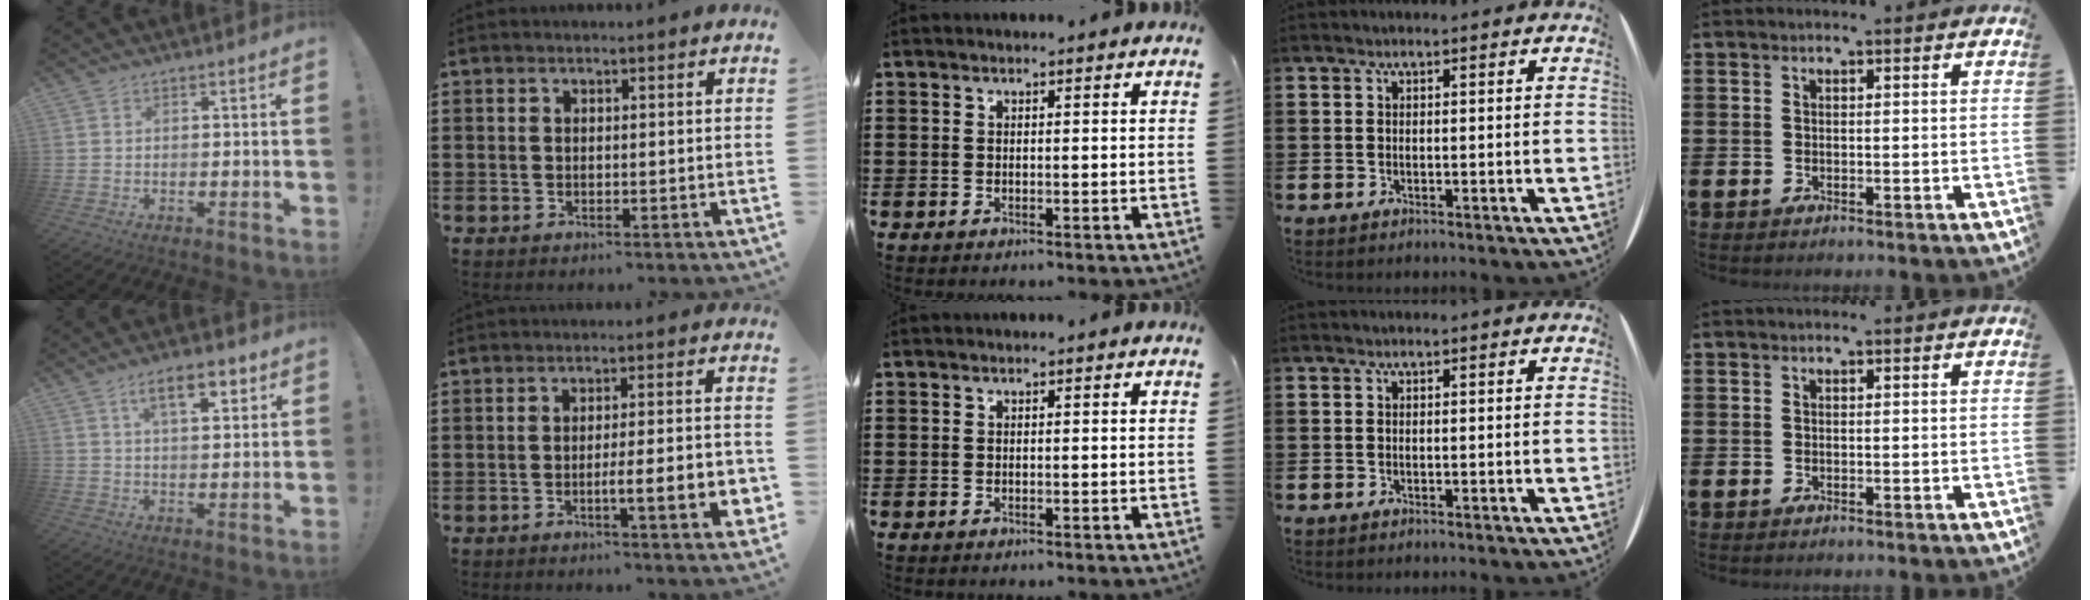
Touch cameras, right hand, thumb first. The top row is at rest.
{"thumb": {"total": 10.0, "force": [4.8, 3.8, 7.8], "torque": [-0.109, -0.011, 0.077]}, "index": {"total": 7.3, "force": [-2.2, 0.8, 6.9], "torque": [-0.100, -0.011, -0.037]}}